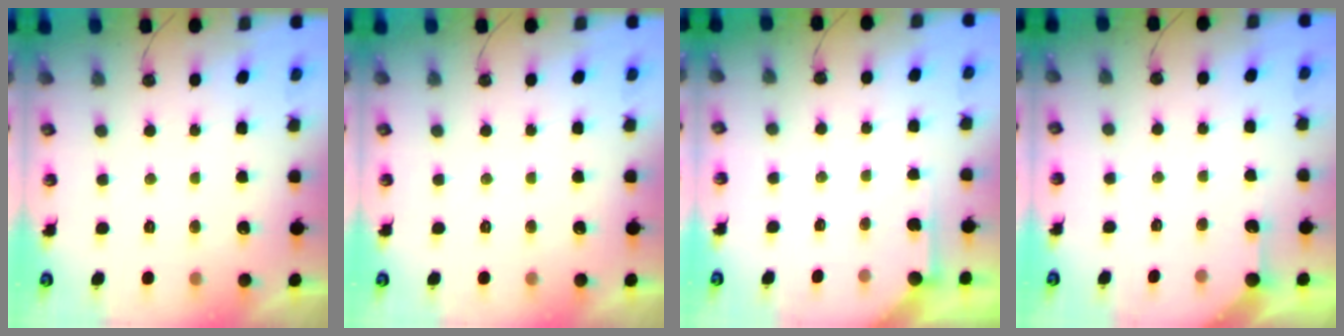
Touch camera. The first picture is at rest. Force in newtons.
{"total": 0.0}
{"total": 1.6, "press": 1.6, "slide": 0.2}
{"total": 3.0, "press": 2.9, "slide": 0.4}